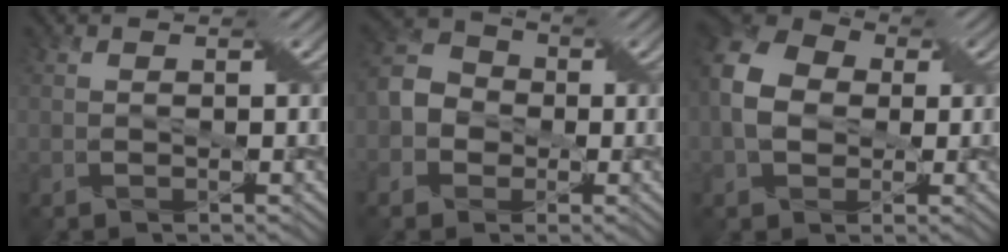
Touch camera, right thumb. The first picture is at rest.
{"total": 5.2, "force": [-1.2, 4.7, 2.0], "torque": [-0.056, 0.009, -0.037]}
{"total": 8.1, "force": [-0.2, 6.5, 4.9], "torque": [-0.130, 0.011, -0.016]}